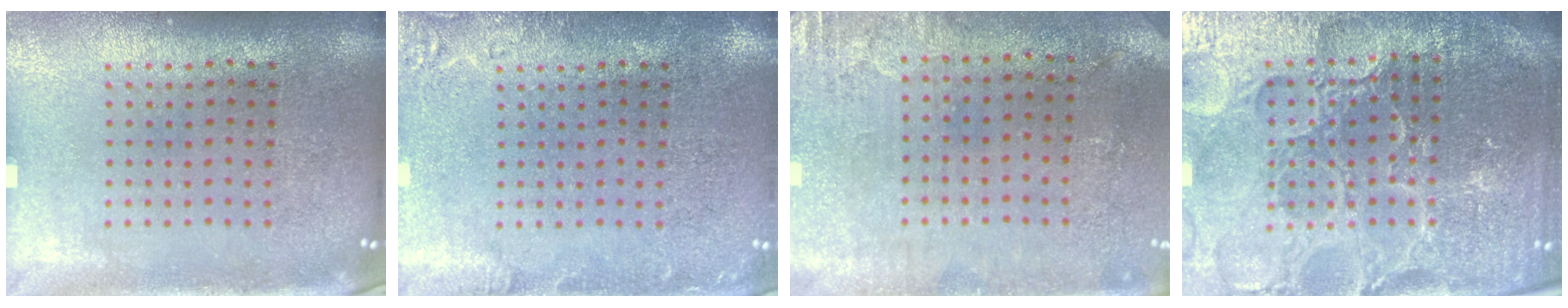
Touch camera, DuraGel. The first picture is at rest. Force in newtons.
{"total": 1.9, "press": 1.8, "slide": 0.3}
{"total": 2.8, "press": 2.4, "slide": 1.5}
{"total": 5.5, "press": 5.1, "slide": 2.1}